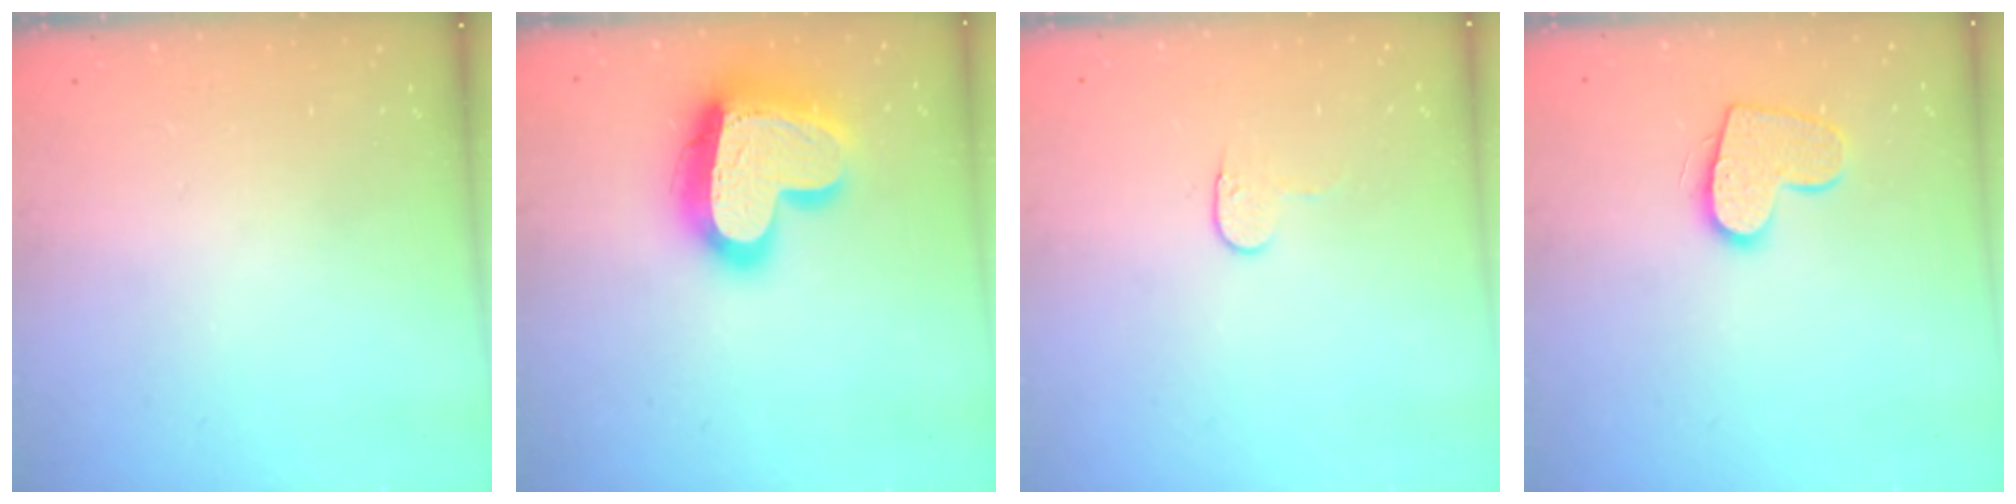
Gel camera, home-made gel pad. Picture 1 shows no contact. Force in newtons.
{"total": 22.7, "press": 22.6, "slide": 1.9}
{"total": 4.1, "press": 4.1, "slide": 0.4}
{"total": 11.1, "press": 11.1, "slide": 0.6}